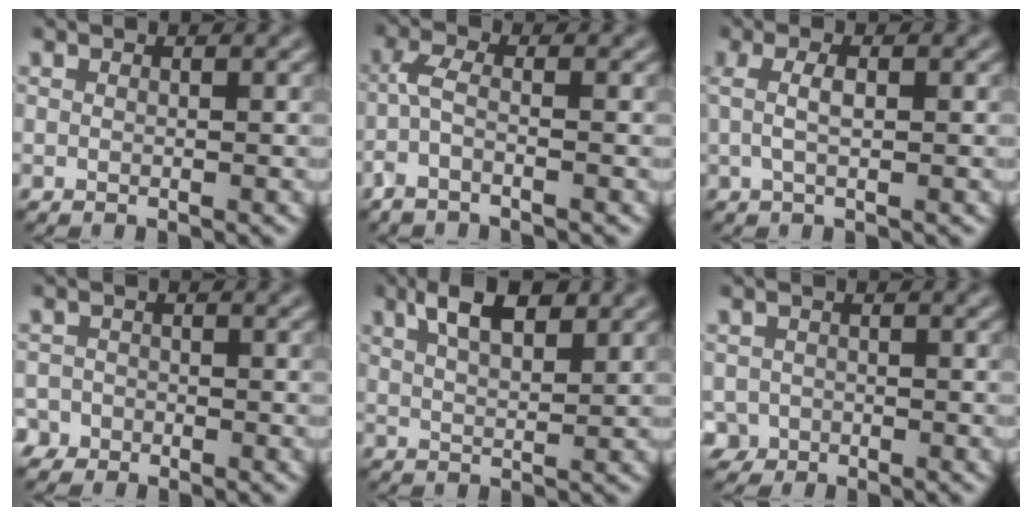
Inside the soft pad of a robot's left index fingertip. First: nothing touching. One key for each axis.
{"total": 2.4, "fx": -1.3, "fy": 0.6, "fz": 1.9, "tx": -0.048, "ty": -0.001, "tz": -0.036}
{"total": 2.0, "fx": 0.2, "fy": 0.5, "fz": 1.9, "tx": -0.040, "ty": 0.004, "tz": 0.002}
{"total": 2.7, "fx": -1.8, "fy": 2.0, "fz": 0.2, "tx": 0.013, "ty": 0.001, "tz": -0.039}
{"total": 4.5, "fx": 2.7, "fy": 1.7, "fz": 3.2, "tx": -0.054, "ty": 0.007, "tz": 0.045}
{"total": 2.3, "fx": -1.5, "fy": 1.7, "fz": 0.1, "tx": 0.009, "ty": 0.003, "tz": -0.027}